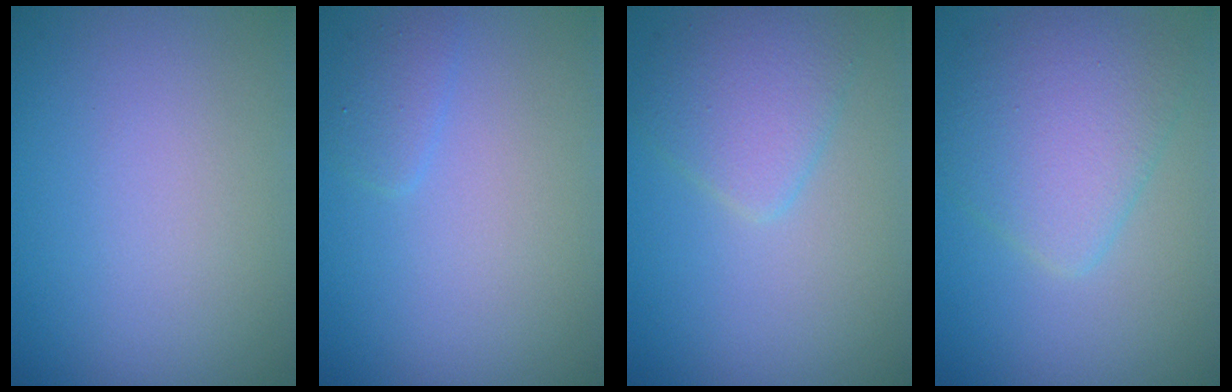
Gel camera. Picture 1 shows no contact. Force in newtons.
{"total": 1.1, "press": 1.1, "slide": 0.1}
{"total": 3.2, "press": 3.2, "slide": 0.1}
{"total": 4.5, "press": 4.5, "slide": 0.1}